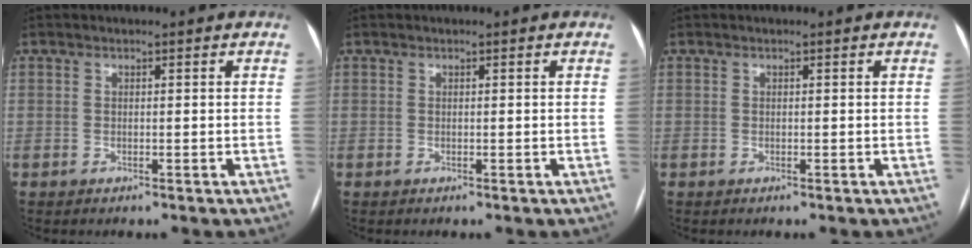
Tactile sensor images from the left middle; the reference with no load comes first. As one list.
[{"total": 0.0}, {"total": 0.0}]